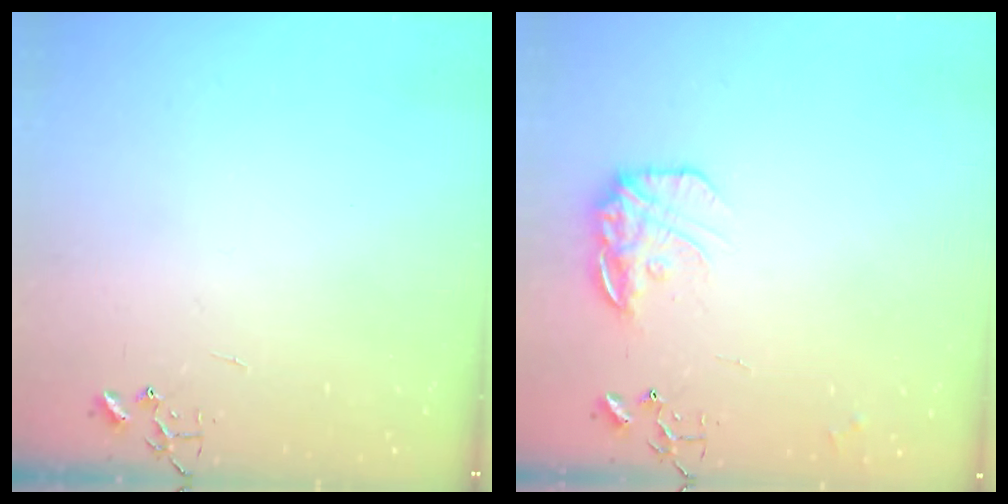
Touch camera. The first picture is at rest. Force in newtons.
{"total": 13.7, "press": 13.7, "slide": 0.9}